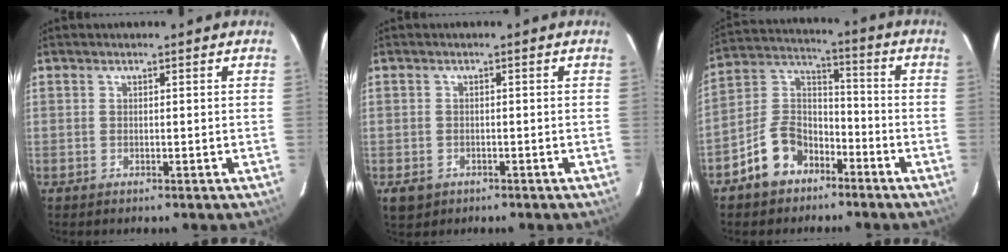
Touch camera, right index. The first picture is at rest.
{"total": 3.2, "force": [-1.7, 2.6, 0.8], "torque": [-0.018, 0.000, -0.020]}
{"total": 10.0, "force": [-6.0, 6.7, 4.5], "torque": [-0.105, 0.025, -0.109]}